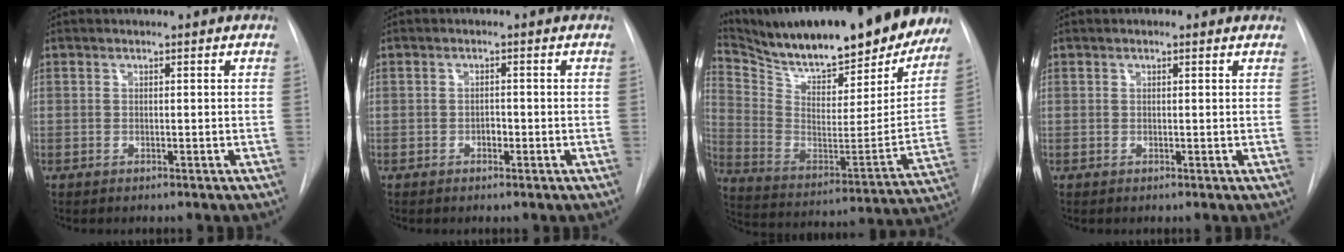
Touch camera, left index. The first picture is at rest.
{"total": 1.2, "force": [-0.5, 0.7, 0.7], "torque": [-0.010, 0.004, -0.009]}
{"total": 31.3, "force": [26.6, 7.4, 14.8], "torque": [-0.255, -0.056, 0.374]}
{"total": 1.0, "force": [0.6, 0.4, 0.6], "torque": [-0.013, 0.004, 0.005]}